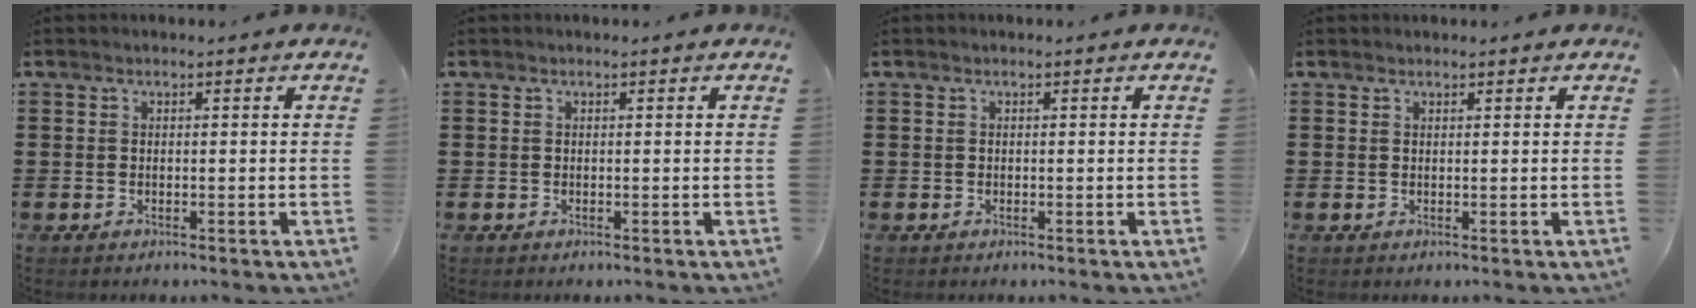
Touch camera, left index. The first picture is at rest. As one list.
[{"total": 0.0}, {"total": 0.0}, {"total": 0.5, "force": [0.5, 0.1, 0.1], "torque": [-0.004, 0.000, 0.011]}]